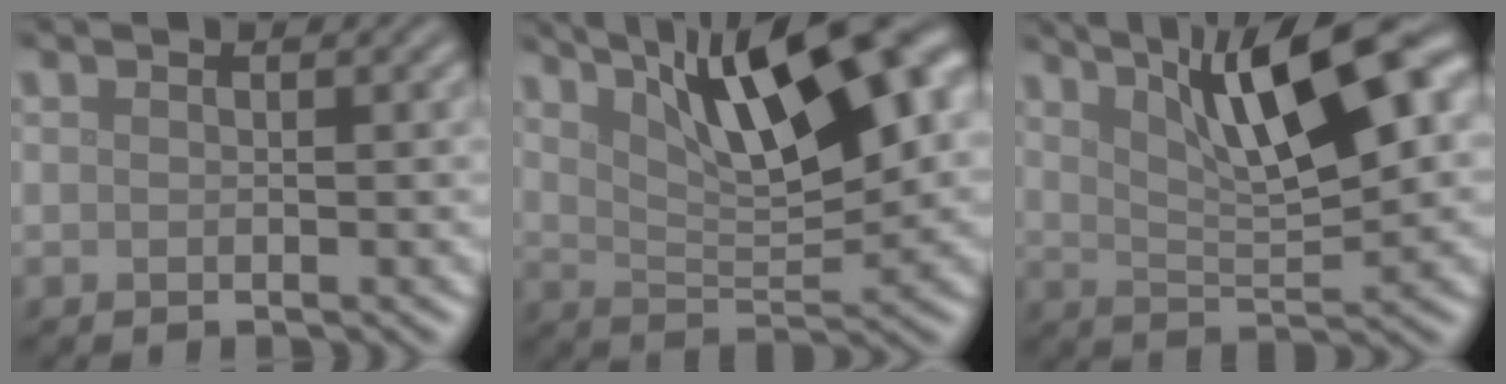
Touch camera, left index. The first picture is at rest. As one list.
[{"total": 13.7, "force": [6.1, 4.7, 11.4], "torque": [-0.160, 0.024, 0.090]}, {"total": 11.1, "force": [5.0, 2.9, 9.5], "torque": [-0.142, 0.018, 0.082]}]